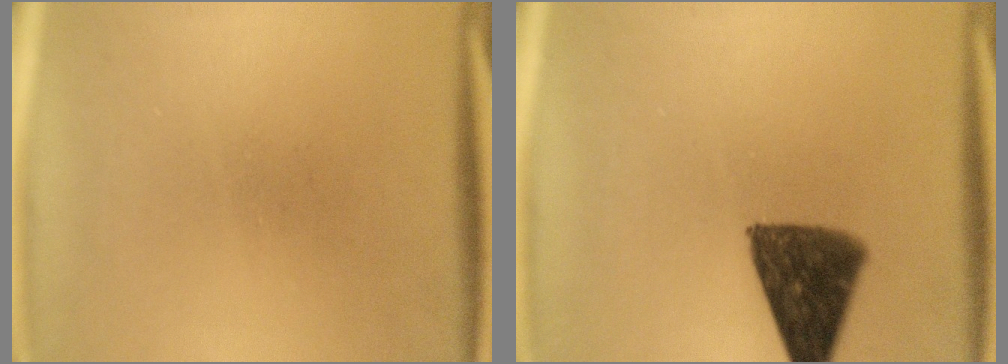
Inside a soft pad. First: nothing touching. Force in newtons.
{"total": 11.3}